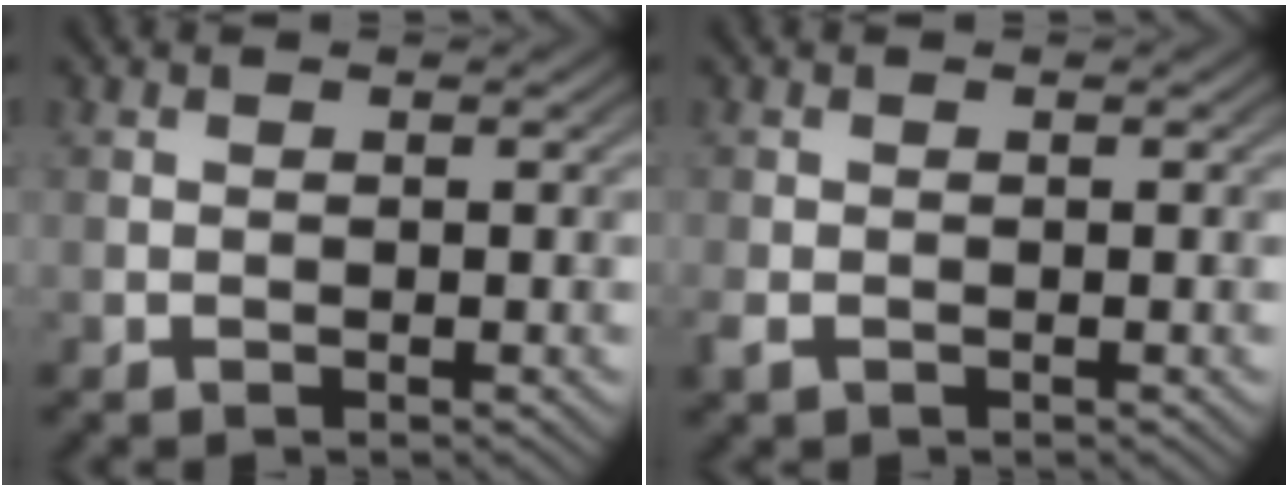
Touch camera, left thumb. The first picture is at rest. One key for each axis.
{"total": 1.5, "fx": -0.8, "fy": 0.9, "fz": 0.9, "tx": -0.025, "ty": -0.005, "tz": -0.017}